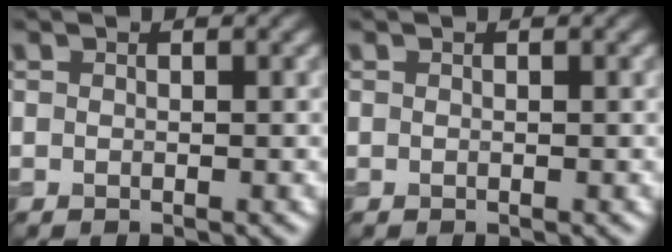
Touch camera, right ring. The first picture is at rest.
{"total": 0.0}